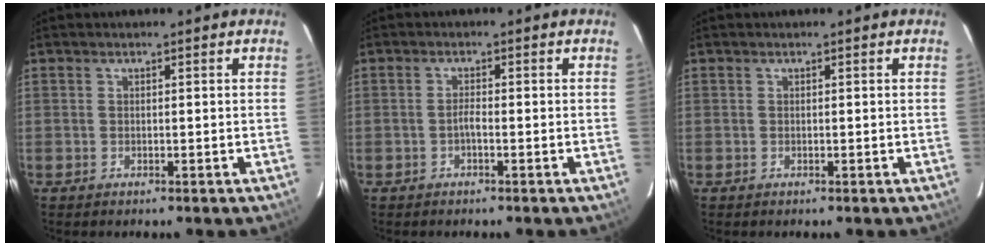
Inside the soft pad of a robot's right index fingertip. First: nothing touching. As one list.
[{"total": 1.2, "force": [-0.7, 0.2, 1.0], "torque": [-0.020, 0.004, -0.015]}, {"total": 0.0}]